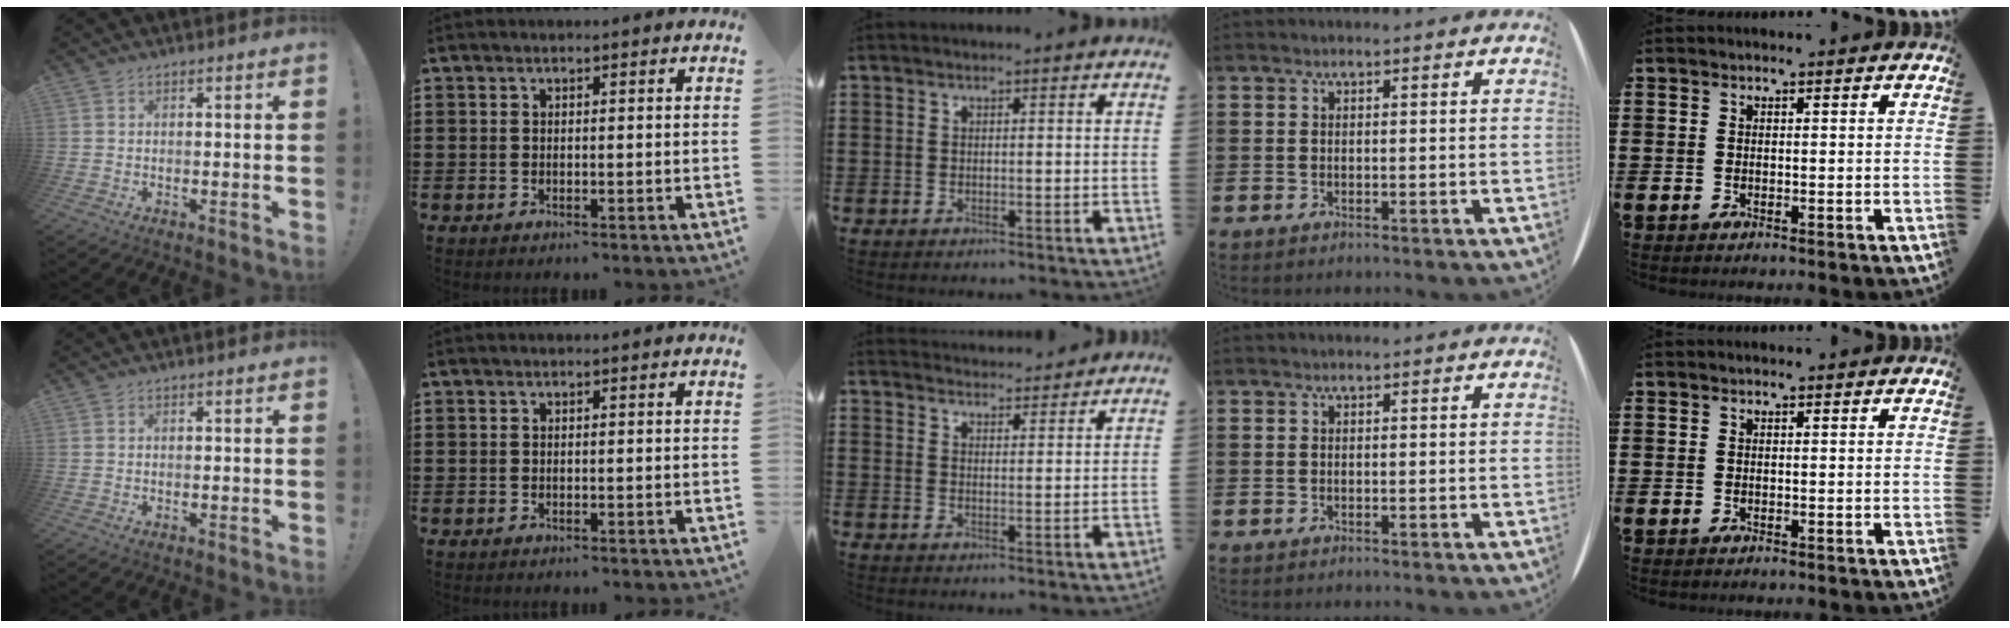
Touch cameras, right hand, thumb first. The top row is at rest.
{"middle": {"total": 3.1, "force": [3.1, 0.0, -0.4], "torque": [0.000, -0.012, 0.058]}}